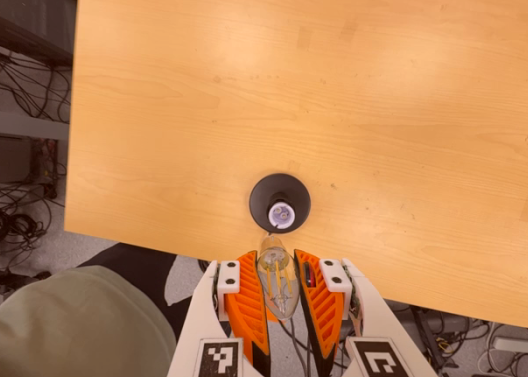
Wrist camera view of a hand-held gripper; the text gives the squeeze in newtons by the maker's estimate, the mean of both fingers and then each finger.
{"total": 21.0, "left": 23.9, "right": 18.1}